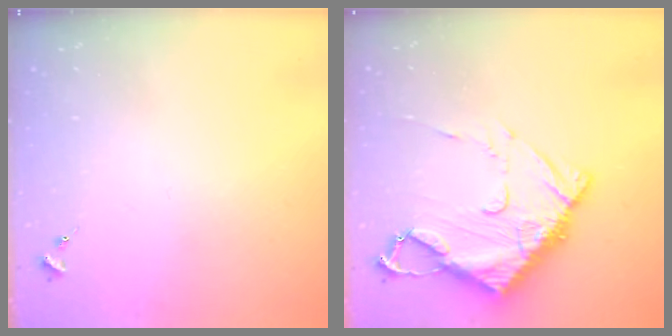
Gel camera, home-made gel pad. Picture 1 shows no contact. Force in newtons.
{"total": 14.3, "press": 14.2, "slide": 1.3}